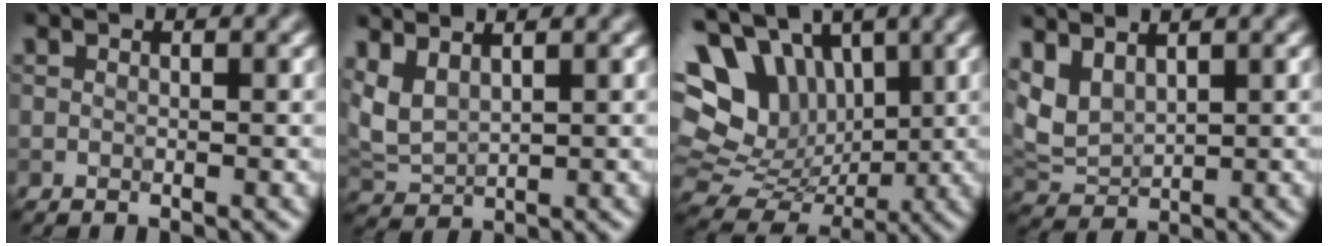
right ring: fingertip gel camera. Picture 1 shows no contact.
{"total": 3.2, "force": [1.9, 1.4, 2.2], "torque": [-0.062, 0.006, 0.044]}
{"total": 14.0, "force": [4.1, 10.9, 7.7], "torque": [-0.167, 0.029, 0.067]}
{"total": 3.5, "force": [2.1, 1.8, 2.1], "torque": [-0.056, 0.001, 0.048]}